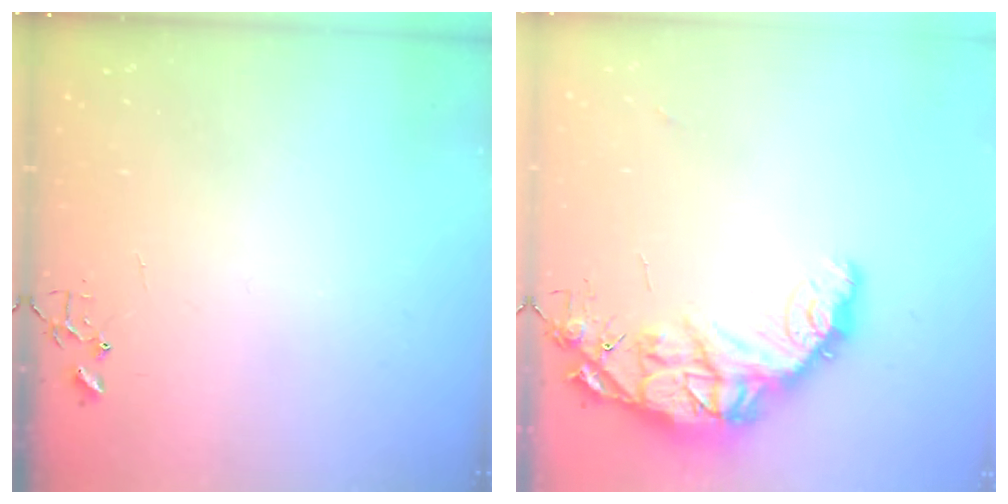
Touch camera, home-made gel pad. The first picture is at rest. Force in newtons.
{"total": 15.2, "press": 15.2, "slide": 1.2}